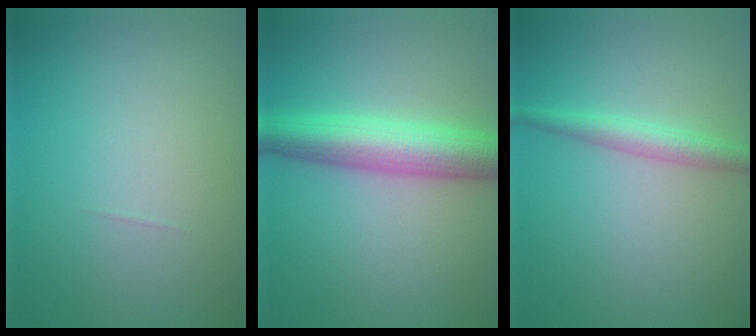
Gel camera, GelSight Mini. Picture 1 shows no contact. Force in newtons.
{"total": 6.4, "press": 6.4, "slide": 0.3}
{"total": 2.4, "press": 2.4, "slide": 0.0}